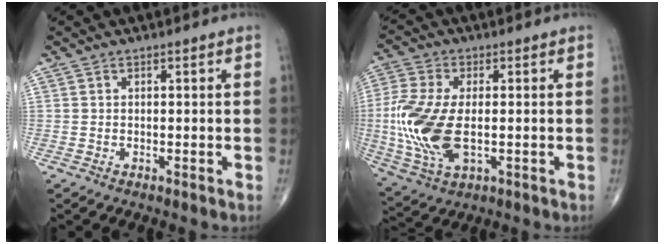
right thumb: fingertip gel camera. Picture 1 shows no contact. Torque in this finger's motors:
{"motor_torque": [0.22, 0.33, 0.96, 0.11, 0.35]}